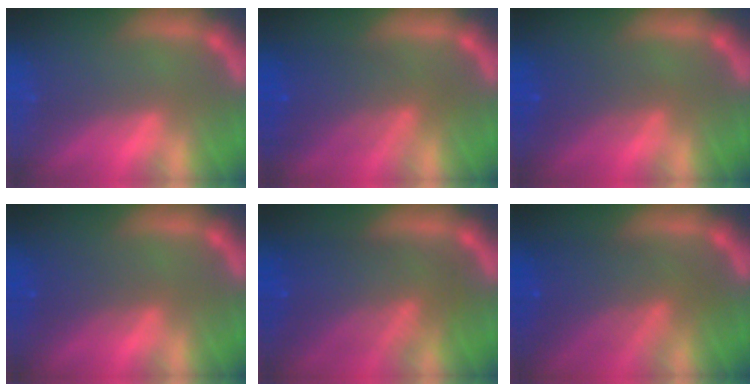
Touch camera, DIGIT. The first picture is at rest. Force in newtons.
{"total": 6.0}
{"total": 3.0}
{"total": 2.5}
{"total": 9.1}
{"total": 8.0}